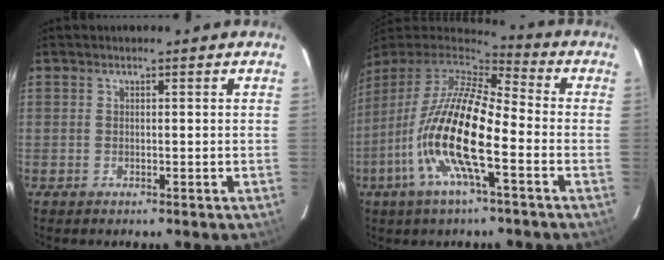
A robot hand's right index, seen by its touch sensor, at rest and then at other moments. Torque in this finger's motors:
{"motor_torque": [2.14, 0.00, 1.05, 0.21]}